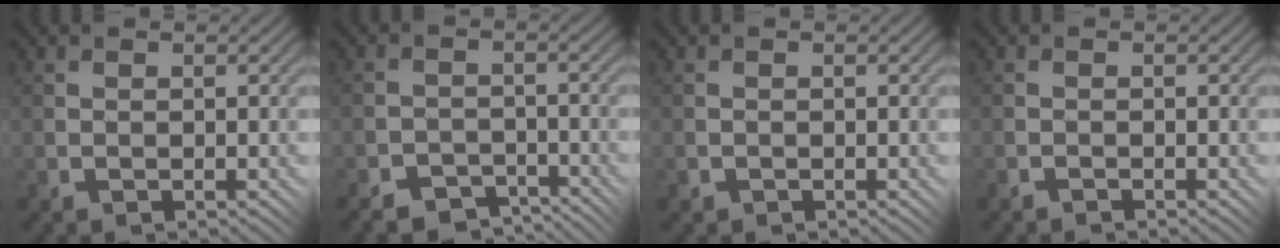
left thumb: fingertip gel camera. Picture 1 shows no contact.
{"total": 4.7, "force": [-4.3, 1.7, 1.0], "torque": [-0.015, -0.003, -0.073]}
{"total": 0.5, "force": [-0.4, 0.3, -0.1], "torque": [0.005, -0.001, -0.007]}
{"total": 0.7, "force": [-0.7, -0.2, -0.1], "torque": [0.004, 0.006, -0.017]}